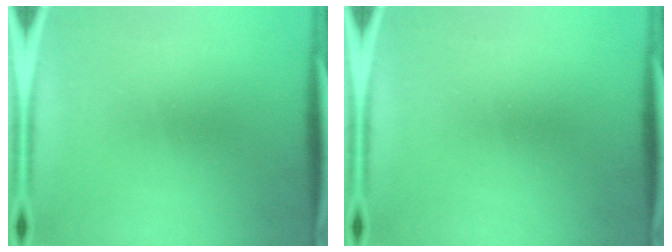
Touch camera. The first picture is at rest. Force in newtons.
{"total": 0.0}